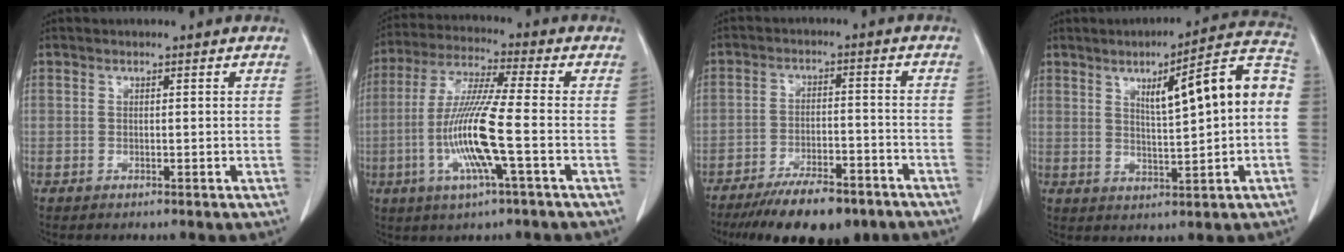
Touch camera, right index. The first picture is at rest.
{"total": 12.1, "force": [-3.0, 0.0, 11.7], "torque": [-0.244, -0.011, -0.066]}
{"total": 12.8, "force": [-9.8, 3.8, 7.2], "torque": [-0.108, -0.009, -0.152]}
{"total": 12.7, "force": [1.8, 1.6, 12.5], "torque": [-0.177, 0.031, 0.026]}